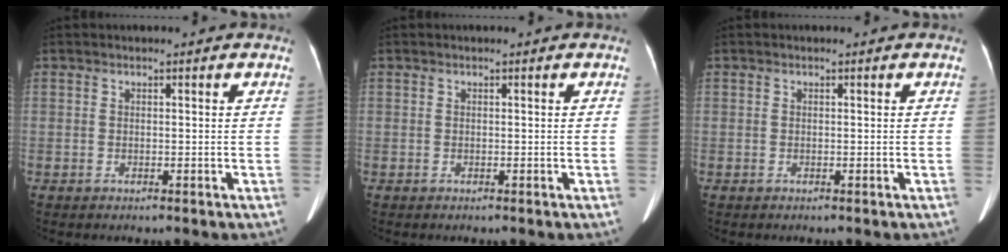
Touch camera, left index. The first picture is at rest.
{"total": 0.0}
{"total": 0.0}